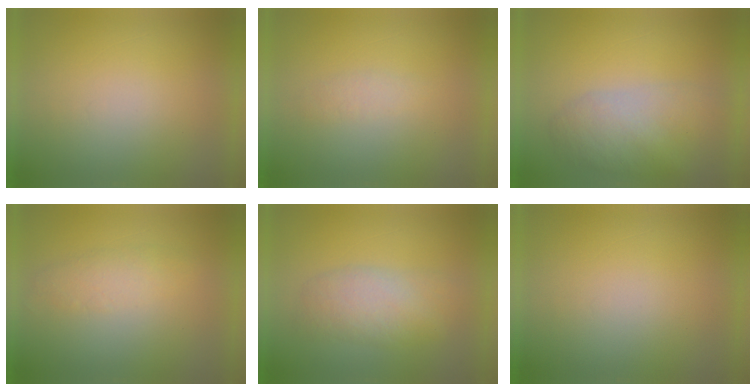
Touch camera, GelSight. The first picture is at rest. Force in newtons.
{"total": 1.3}
{"total": 5.5}
{"total": 2.5}
{"total": 4.0}
{"total": 0.0}